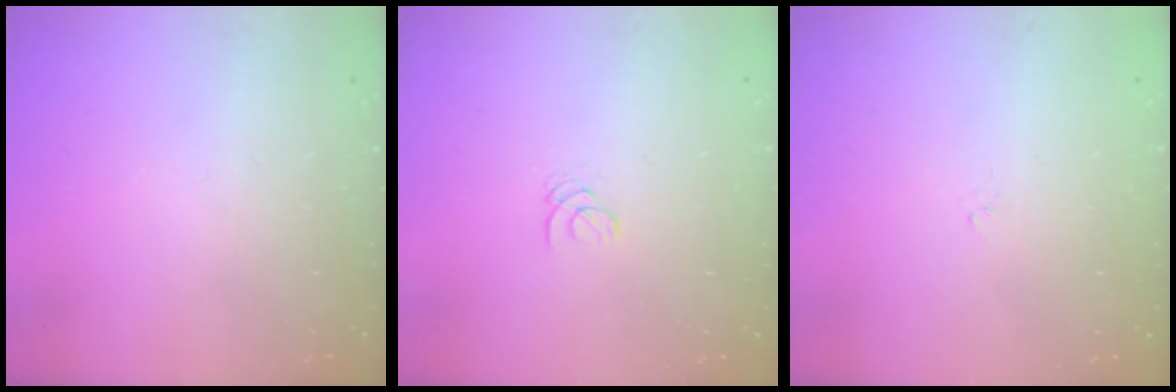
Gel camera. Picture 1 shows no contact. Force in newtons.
{"total": 1.0, "press": 1.0, "slide": 0.1}
{"total": 1.2, "press": 1.2, "slide": 0.4}